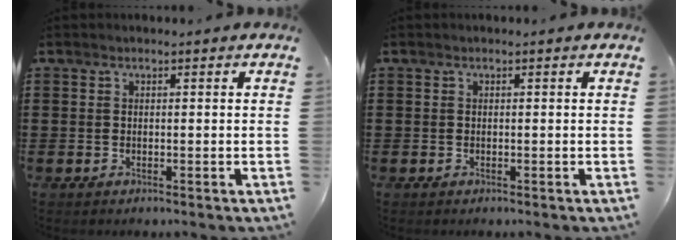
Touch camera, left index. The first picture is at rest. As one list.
[{"total": 0.0}]